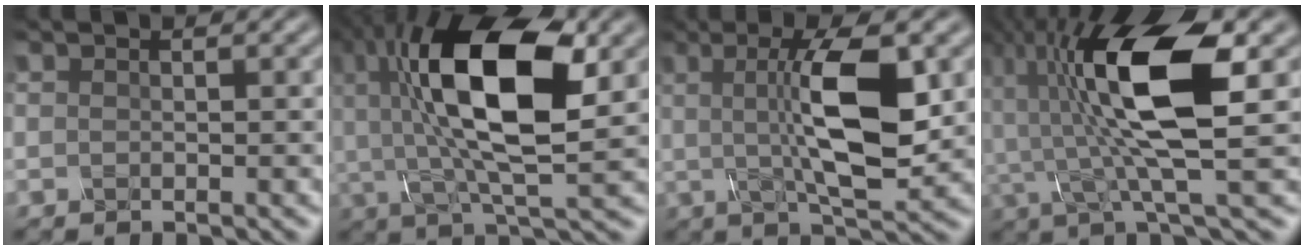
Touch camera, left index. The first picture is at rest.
{"total": 13.1, "force": [2.8, 4.6, 12.0], "torque": [-0.198, 0.013, 0.043]}
{"total": 9.3, "force": [1.2, 2.6, 8.9], "torque": [-0.140, -0.005, 0.023]}
{"total": 11.4, "force": [1.5, 3.5, 10.8], "torque": [-0.209, 0.009, 0.024]}